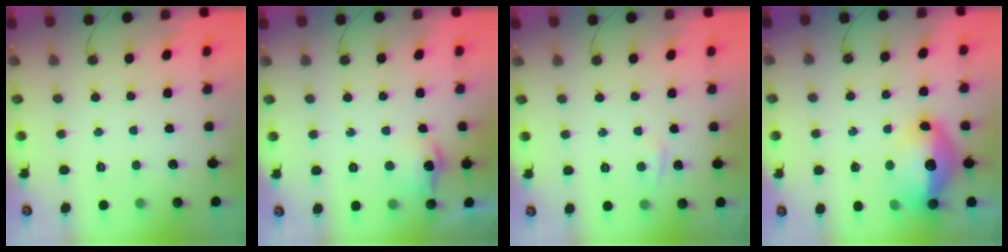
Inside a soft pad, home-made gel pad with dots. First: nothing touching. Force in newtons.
{"total": 9.0, "press": 8.9, "slide": 0.8}
{"total": 4.9, "press": 4.8, "slide": 0.6}
{"total": 16.3, "press": 16.2, "slide": 1.6}